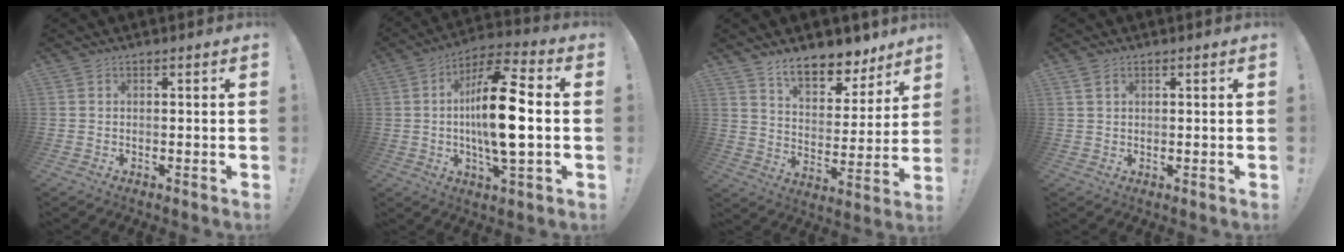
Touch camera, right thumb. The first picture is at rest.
{"total": 18.1, "force": [-0.4, 5.0, 17.4], "torque": [-0.307, -0.002, -0.017]}
{"total": 11.8, "force": [9.6, 4.8, 5.0], "torque": [-0.071, -0.077, 0.172]}
{"total": 2.5, "force": [1.2, 1.6, 1.5], "torque": [-0.021, 0.001, 0.022]}